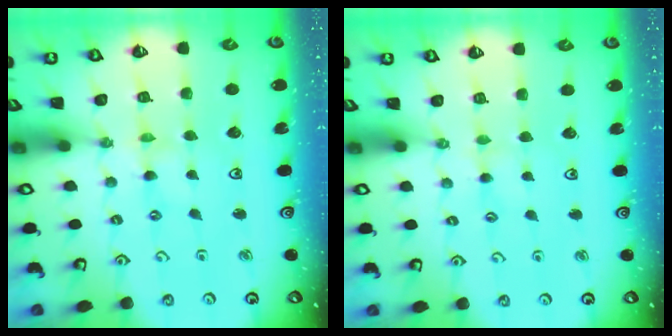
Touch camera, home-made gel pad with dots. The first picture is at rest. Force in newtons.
{"total": 1.5, "press": 1.4, "slide": 0.3}